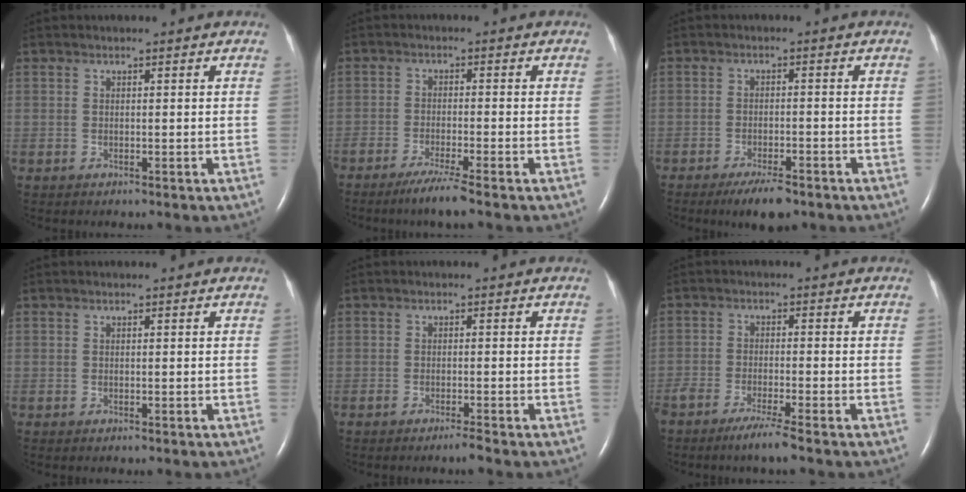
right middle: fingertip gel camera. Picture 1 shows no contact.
{"total": 4.5, "force": [-3.3, -0.7, 2.9], "torque": [-0.059, -0.012, -0.064]}
{"total": 5.1, "force": [-3.7, 1.3, 3.3], "torque": [-0.058, -0.005, -0.057]}
{"total": 0.0}
{"total": 1.3, "force": [-1.1, -0.3, 0.6], "torque": [-0.010, 0.000, -0.020]}
{"total": 4.6, "force": [-3.4, -0.4, 3.0], "torque": [-0.057, -0.010, -0.065]}